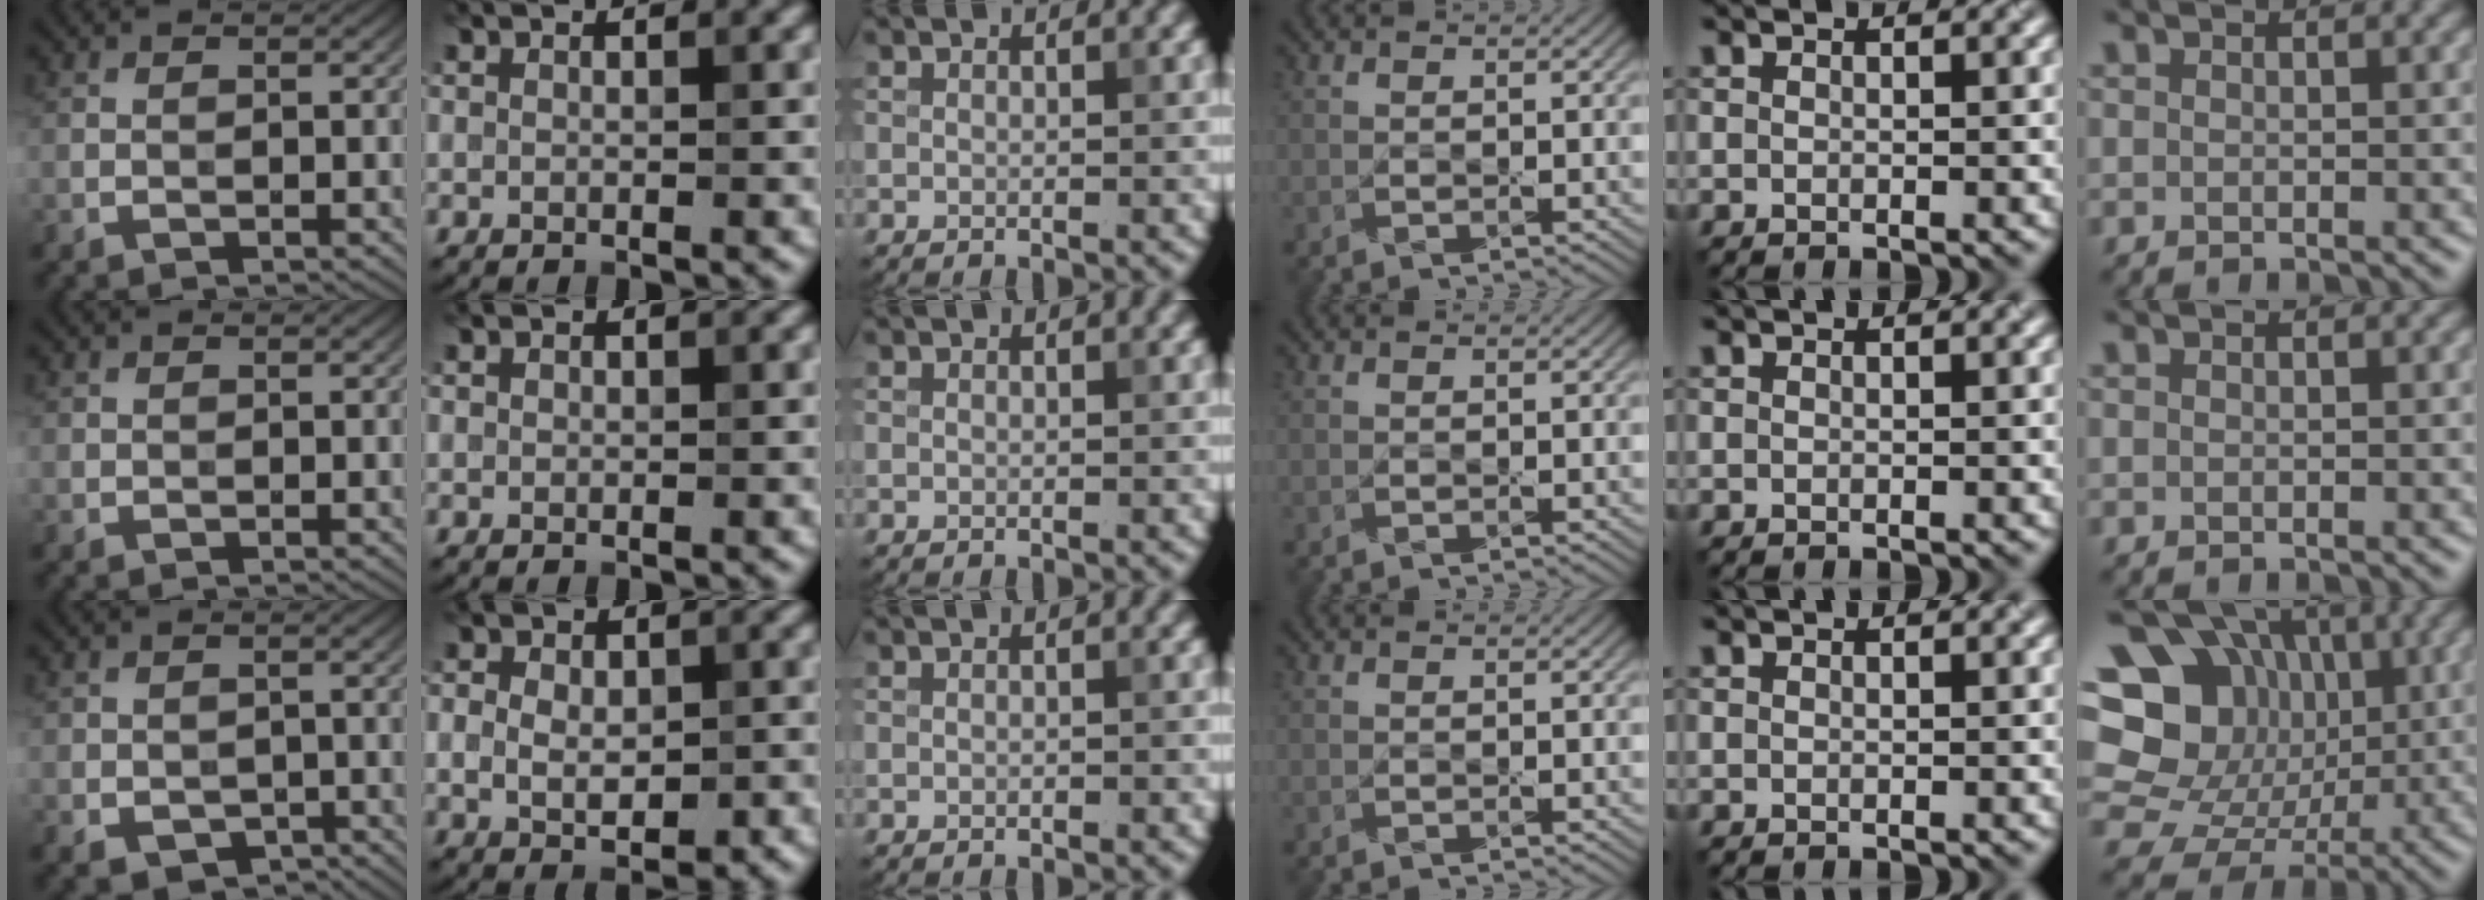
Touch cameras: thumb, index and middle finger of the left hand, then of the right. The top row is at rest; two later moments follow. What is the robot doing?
{"motion": "wipe", "object": "whiteboard"}